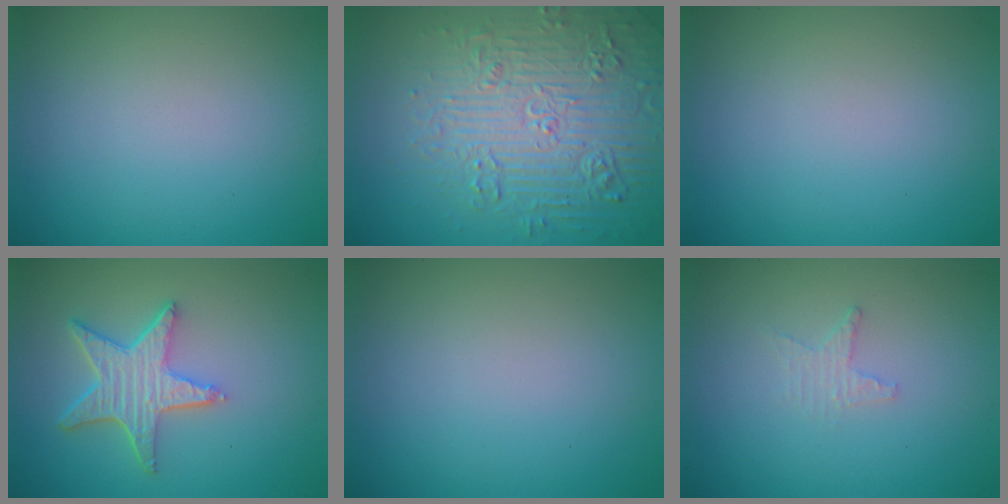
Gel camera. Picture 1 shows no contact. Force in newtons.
{"total": 7.8, "press": 7.6, "slide": 1.9}
{"total": 0.0}
{"total": 5.1, "press": 4.0, "slide": 3.1}
{"total": 0.0}
{"total": 1.2, "press": 1.2, "slide": 0.4}